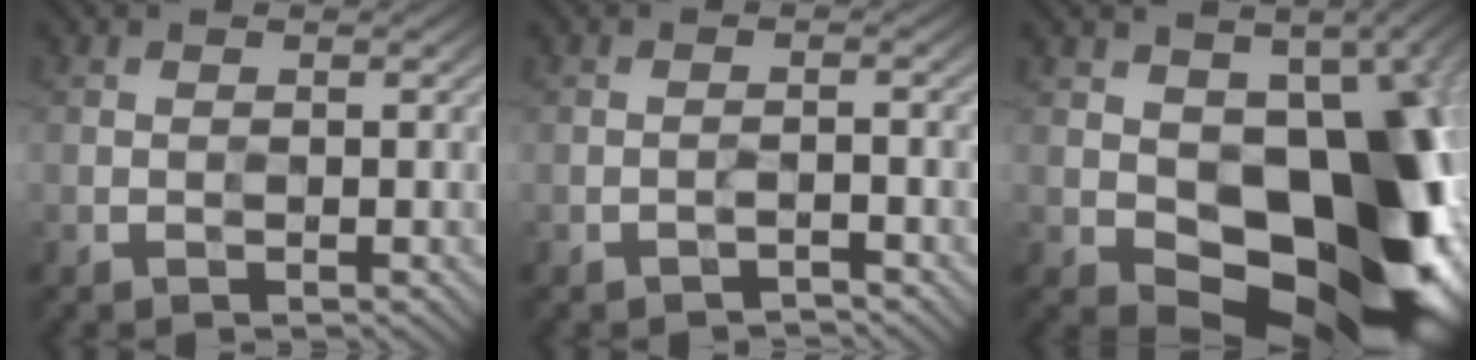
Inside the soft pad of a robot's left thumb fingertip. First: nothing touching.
{"total": 1.3, "force": [-1.0, -0.5, -0.8], "torque": [0.017, 0.008, -0.017]}
{"total": 16.4, "force": [-1.3, 10.2, 12.8], "torque": [-0.152, -0.022, -0.006]}